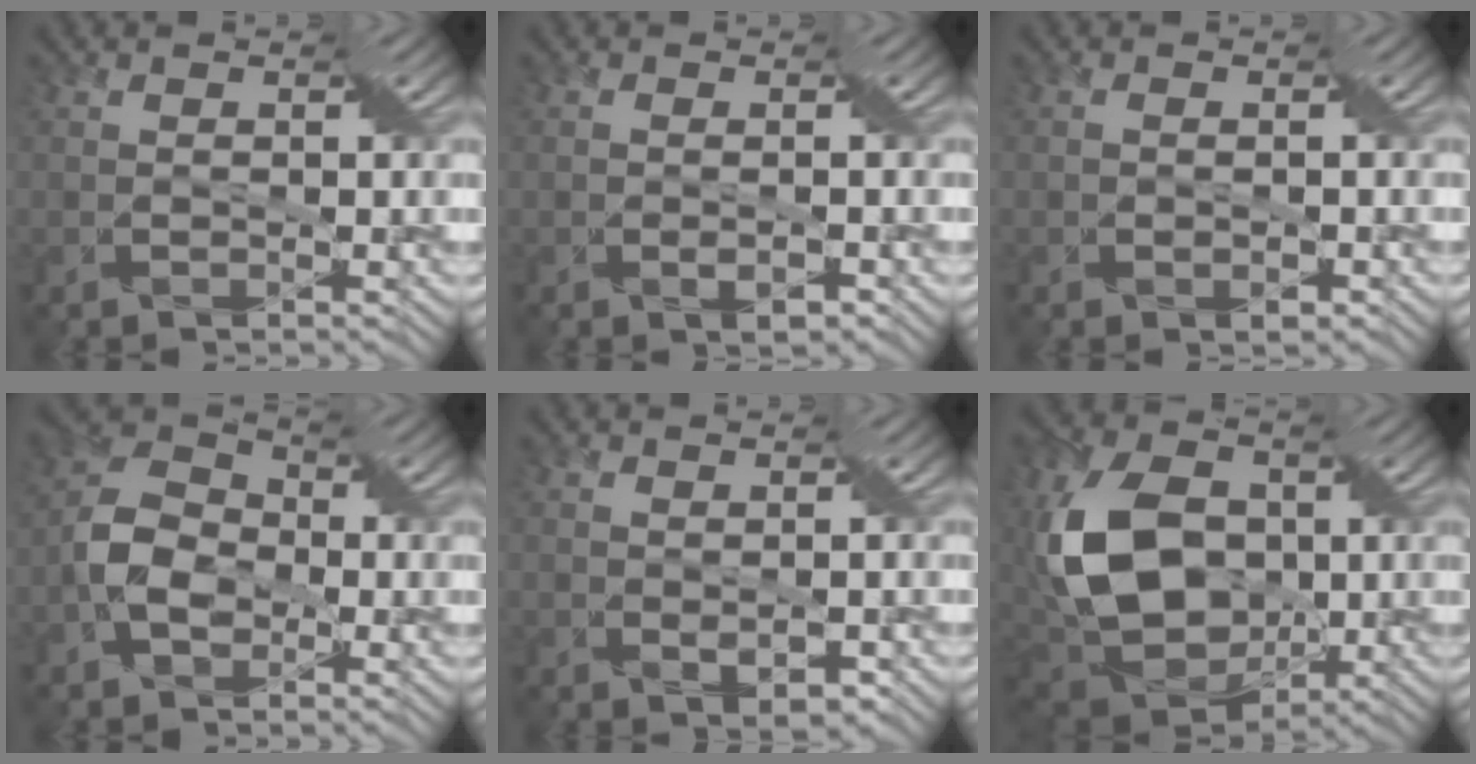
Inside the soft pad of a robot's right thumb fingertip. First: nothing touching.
{"total": 1.9, "force": [-1.0, 0.3, 1.6], "torque": [-0.031, -0.011, -0.013]}
{"total": 1.0, "force": [-0.6, 0.4, 0.7], "torque": [-0.006, -0.008, -0.007]}
{"total": 6.0, "force": [-2.7, 3.9, 3.7], "torque": [-0.099, -0.001, -0.065]}
{"total": 1.9, "force": [-0.2, 0.9, 1.6], "torque": [-0.033, -0.011, 0.004]}
{"total": 14.9, "force": [0.3, 10.4, 10.7], "torque": [-0.271, -0.010, 0.003]}